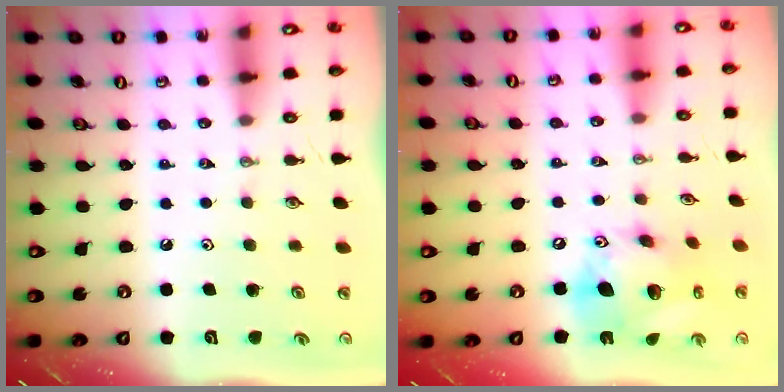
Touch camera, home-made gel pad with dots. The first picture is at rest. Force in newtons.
{"total": 17.6, "press": 17.3, "slide": 3.2}